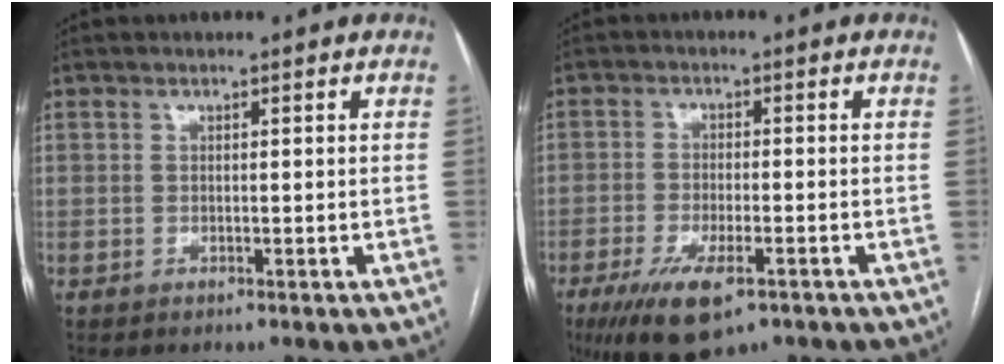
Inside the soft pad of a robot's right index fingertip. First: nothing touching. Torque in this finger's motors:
{"motor_torque": [1.24, -0.90, 0.43, 0.12]}